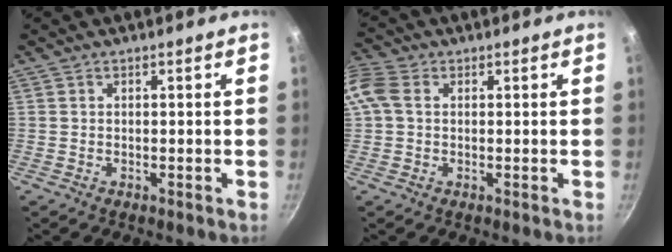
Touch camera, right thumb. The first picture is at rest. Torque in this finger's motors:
{"motor_torque": [-0.70, 1.13, 1.04, 0.36, 0.14]}